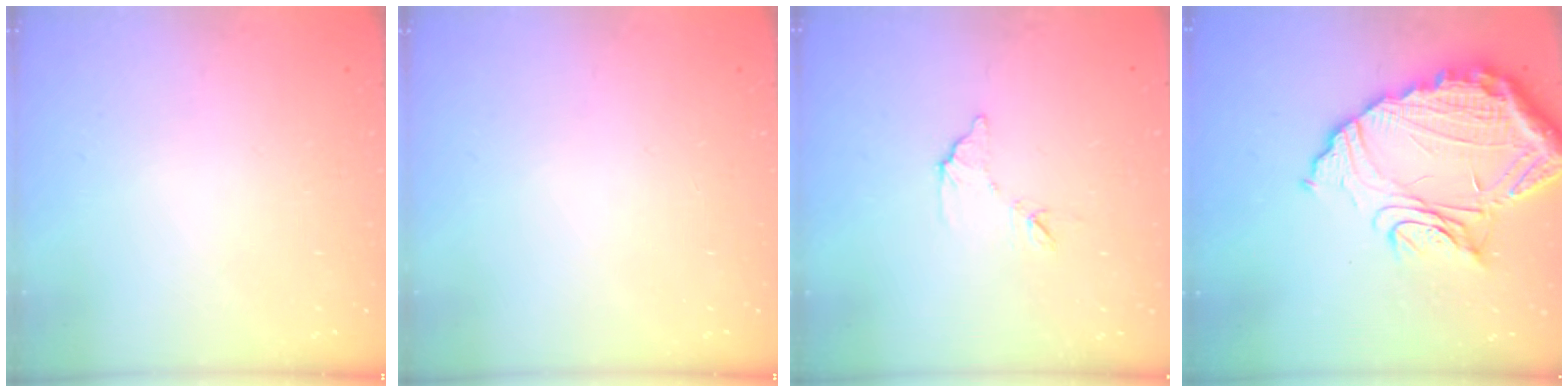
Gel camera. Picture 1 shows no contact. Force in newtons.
{"total": 0.0}
{"total": 7.4, "press": 7.4, "slide": 0.2}
{"total": 19.5, "press": 19.4, "slide": 1.7}